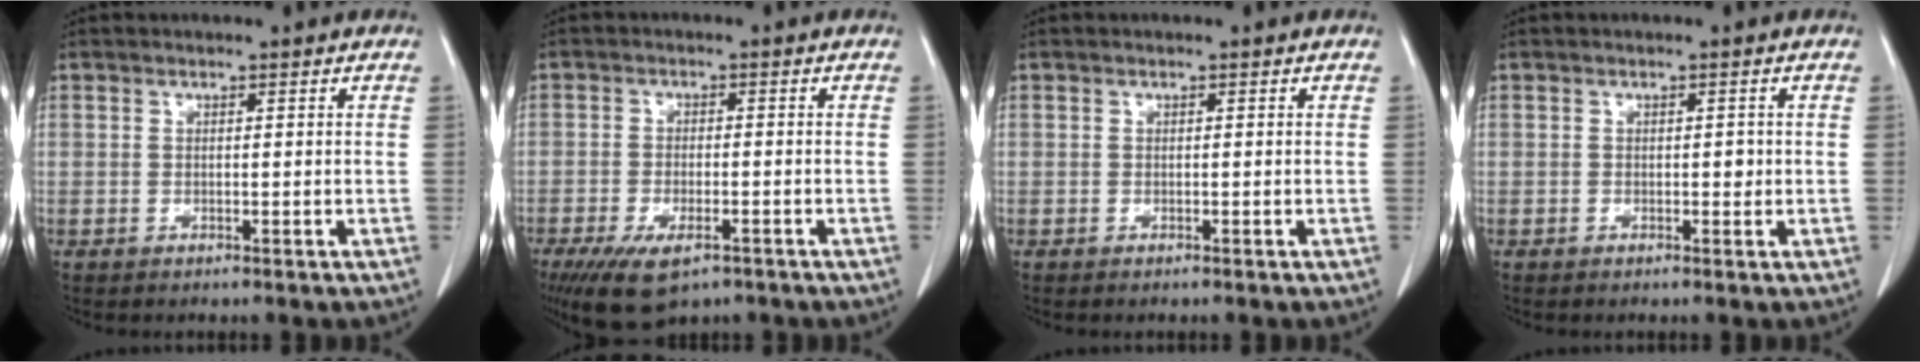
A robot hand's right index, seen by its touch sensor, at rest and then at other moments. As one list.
[{"total": 8.5, "force": [-5.3, 3.4, 5.7], "torque": [-0.098, -0.014, -0.085]}, {"total": 0.0}, {"total": 1.1, "force": [-0.1, 0.6, 0.9], "torque": [-0.009, 0.001, -0.002]}]